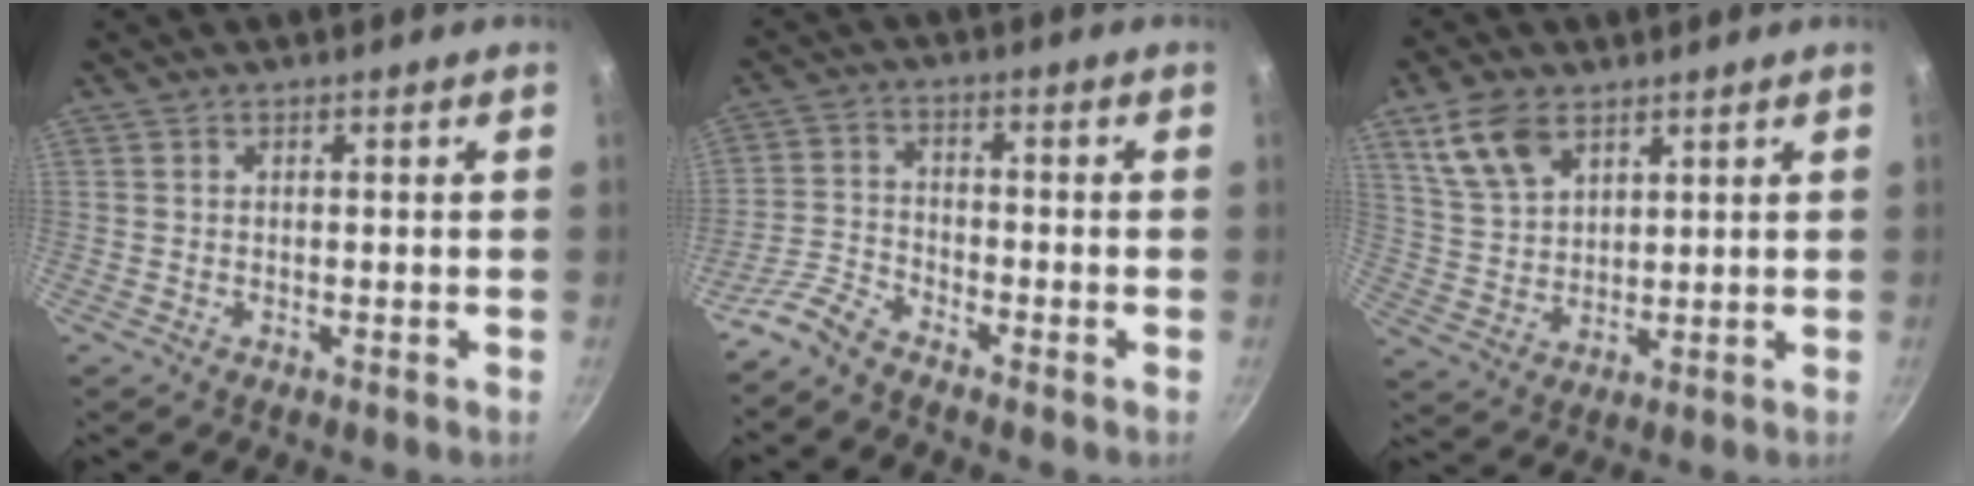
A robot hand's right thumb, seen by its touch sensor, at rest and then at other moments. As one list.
[{"total": 4.8, "force": [-4.3, 1.4, 1.5], "torque": [-0.037, 0.032, -0.102]}, {"total": 9.7, "force": [5.4, 5.6, 5.6], "torque": [-0.098, -0.015, 0.116]}]